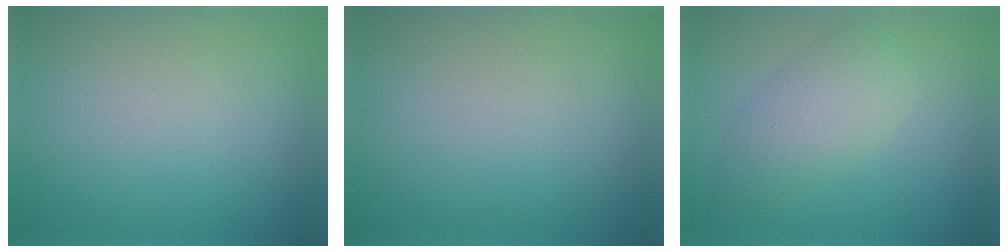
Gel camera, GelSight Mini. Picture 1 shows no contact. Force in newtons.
{"total": 0.0}
{"total": 4.0, "press": 4.0, "slide": 0.0}